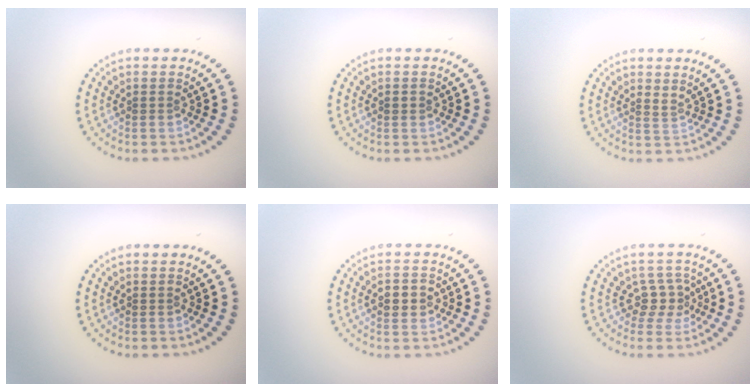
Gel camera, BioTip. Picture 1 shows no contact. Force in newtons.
{"total": 0.8, "press": 0.8, "slide": 0.1}
{"total": 0.6, "press": 0.3, "slide": 0.5}
{"total": 0.0}
{"total": 2.0, "press": 2.0, "slide": 0.2}
{"total": 2.5, "press": 1.9, "slide": 1.5}